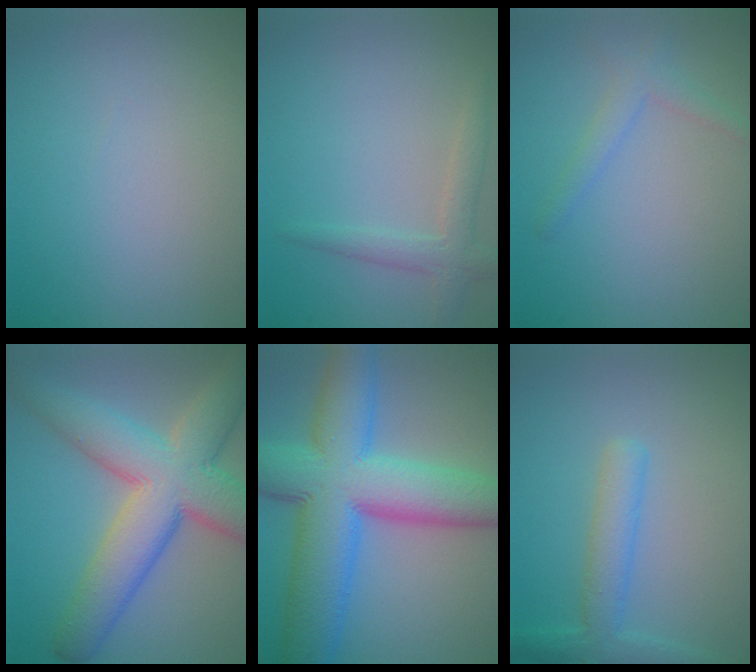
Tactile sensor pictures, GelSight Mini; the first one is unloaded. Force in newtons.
{"total": 2.3, "press": 2.3, "slide": 0.1}
{"total": 1.8, "press": 1.8, "slide": 0.0}
{"total": 10.7, "press": 10.7, "slide": 0.6}
{"total": 12.6, "press": 12.6, "slide": 0.4}
{"total": 3.5, "press": 3.5, "slide": 0.2}